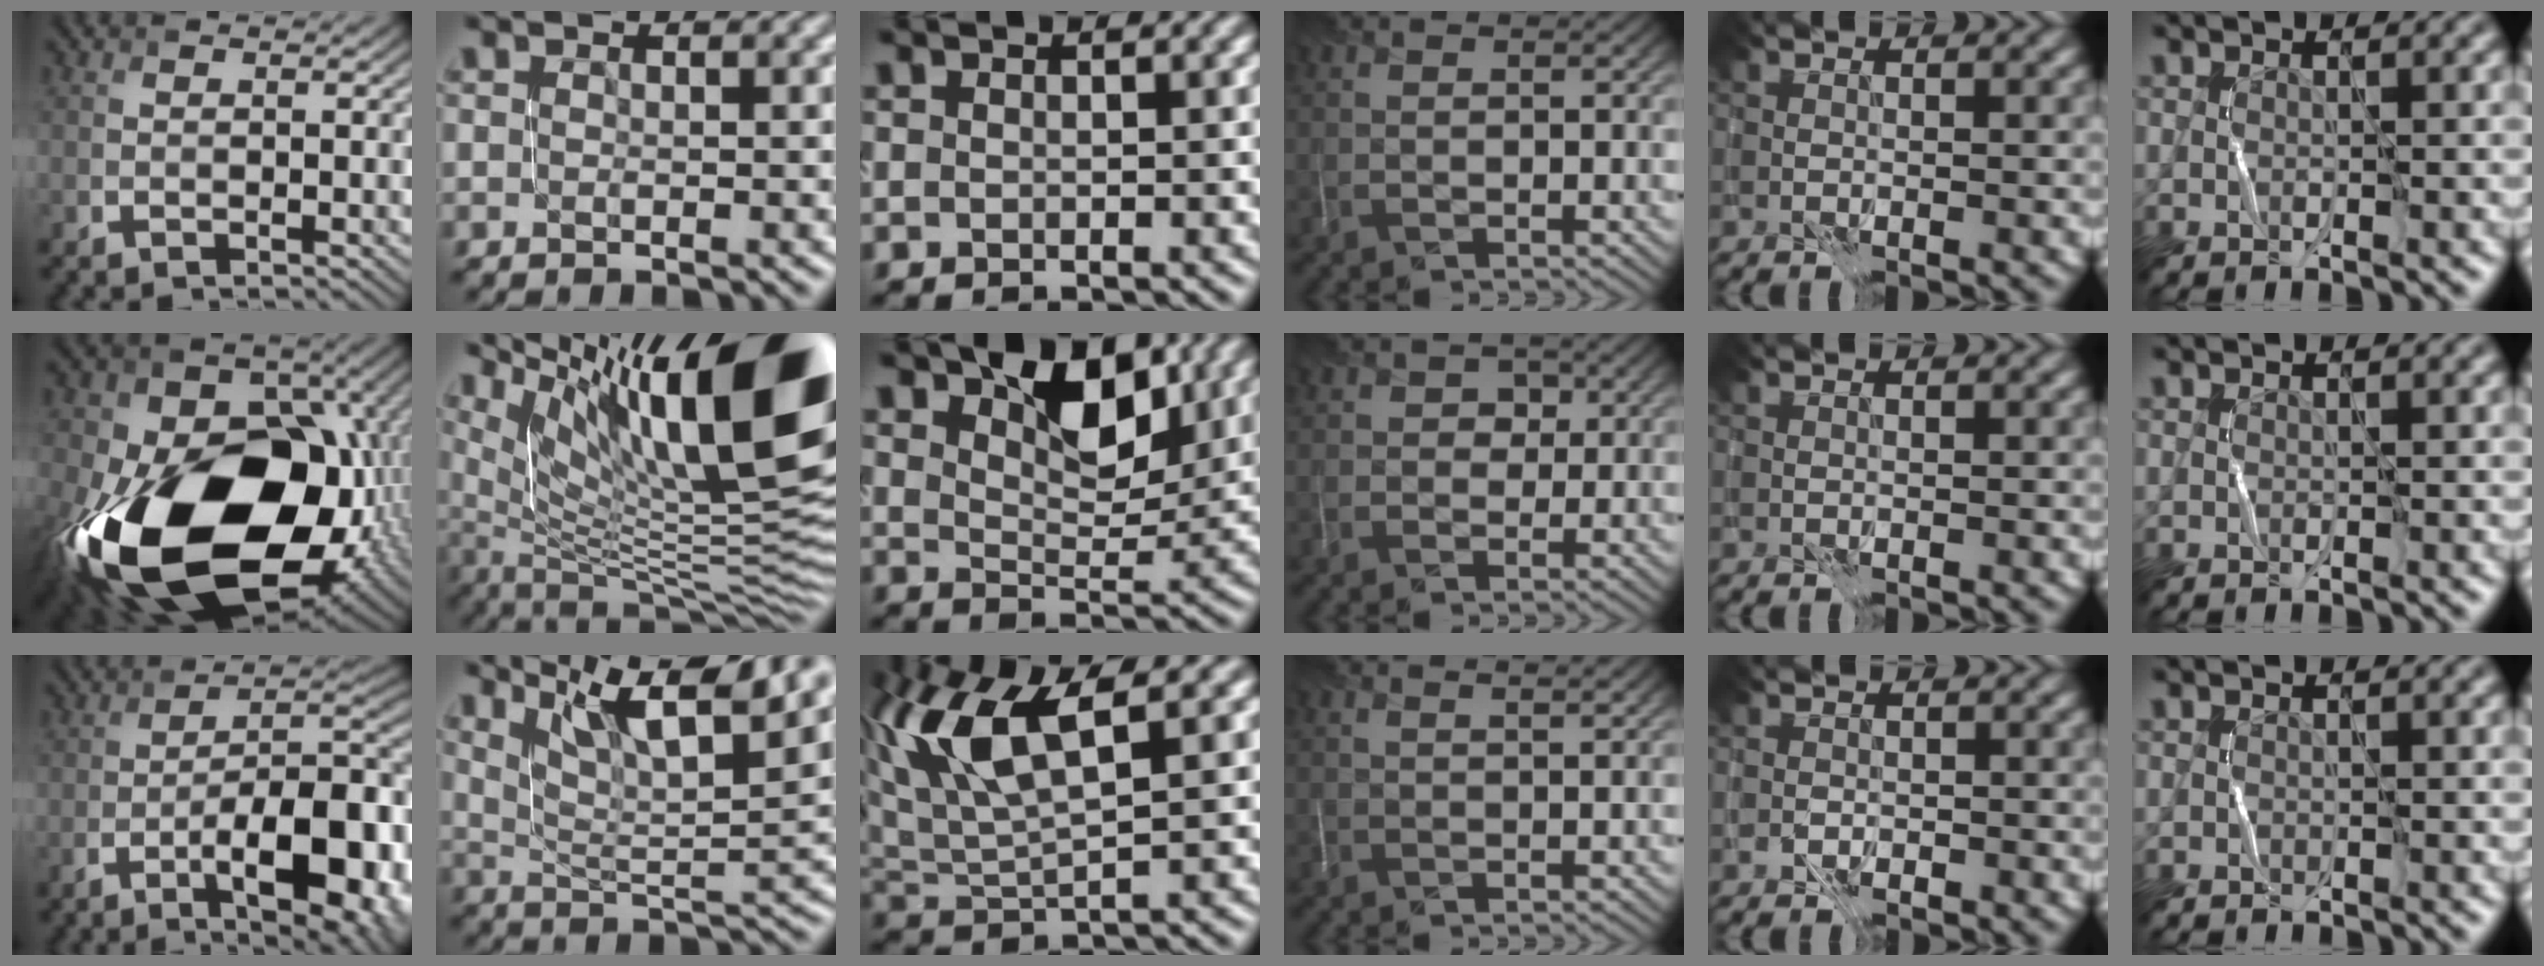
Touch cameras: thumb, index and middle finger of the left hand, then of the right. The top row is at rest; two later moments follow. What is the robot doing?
{"motion": "close", "object": "stapler"}